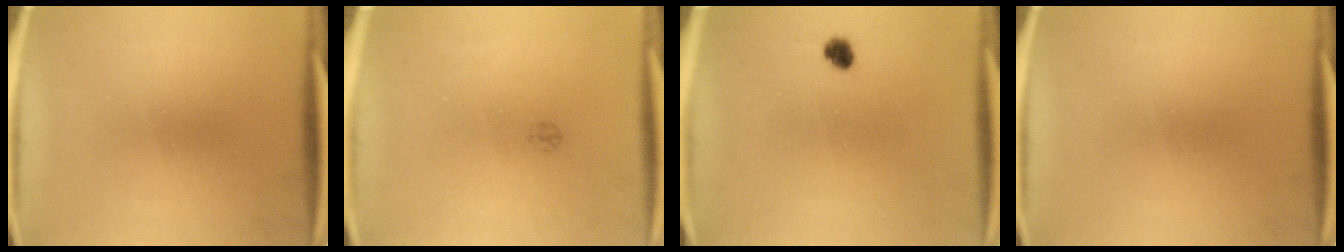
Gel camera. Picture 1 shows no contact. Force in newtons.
{"total": 1.0}
{"total": 2.2}
{"total": 0.0}